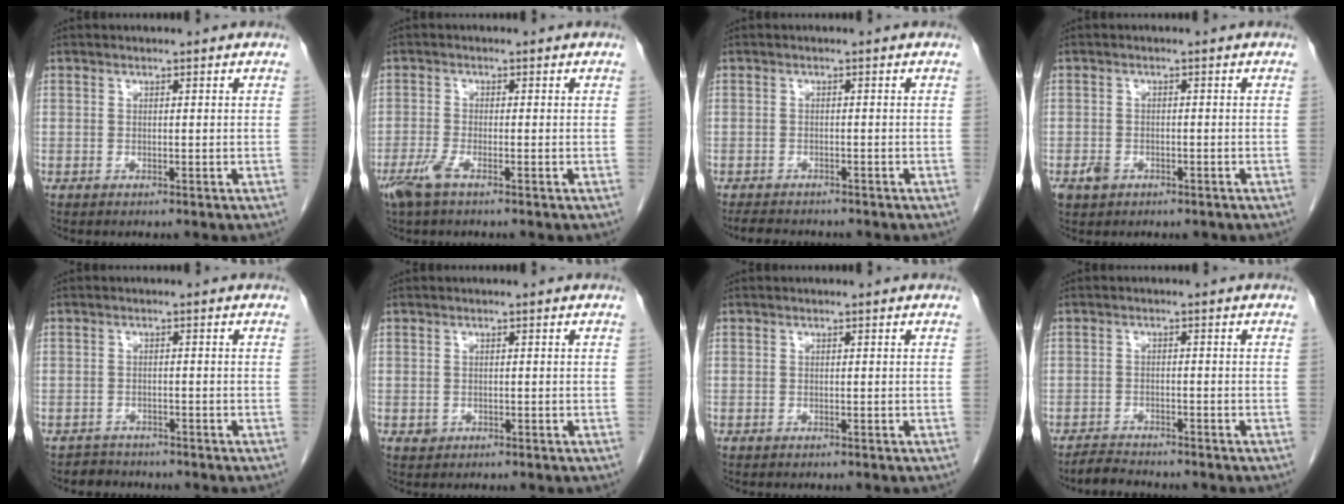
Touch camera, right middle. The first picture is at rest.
{"total": 3.3, "force": [-2.0, 0.4, 2.6], "torque": [-0.065, -0.010, -0.044]}
{"total": 5.1, "force": [-4.6, 1.4, 1.8], "torque": [-0.030, -0.009, -0.067]}
{"total": 2.3, "force": [-1.2, 1.8, 0.9], "torque": [-0.024, 0.001, -0.012]}
{"total": 2.4, "force": [-2.1, 0.9, -0.7], "torque": [0.004, -0.001, -0.036]}
{"total": 0.6, "force": [0.0, 0.6, 0.1], "torque": [-0.004, 0.001, 0.002]}
{"total": 0.0}
{"total": 3.1, "force": [-3.0, 0.4, 0.4], "torque": [-0.012, -0.012, -0.053]}